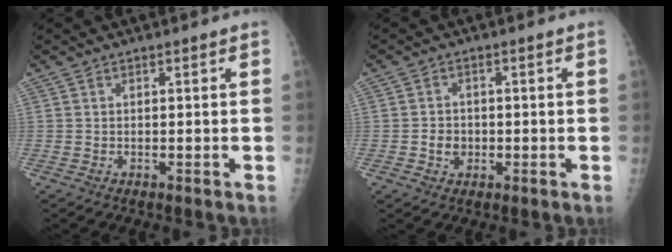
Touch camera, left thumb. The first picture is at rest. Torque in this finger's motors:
{"motor_torque": [-0.04, 0.04, 0.01, -0.02, 0.00]}